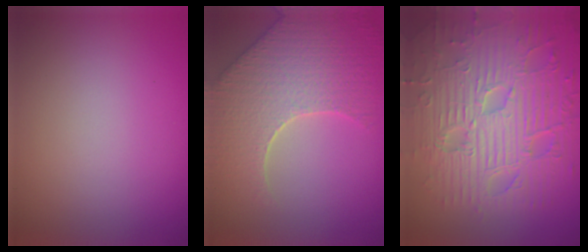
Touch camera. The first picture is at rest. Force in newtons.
{"total": 9.0, "press": 6.4, "slide": 6.3}
{"total": 12.0, "press": 7.8, "slide": 9.1}